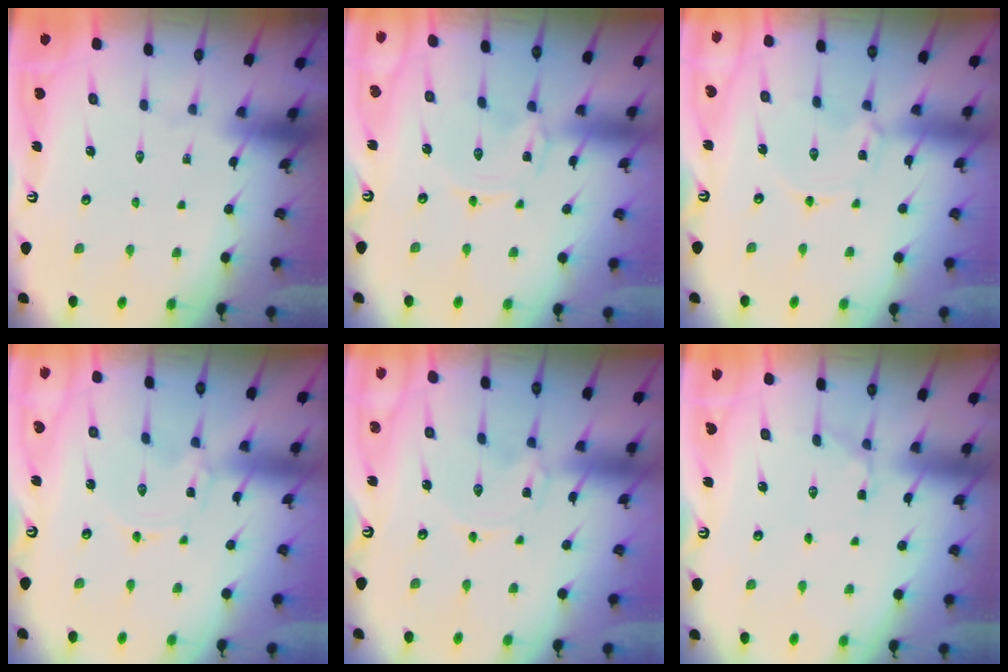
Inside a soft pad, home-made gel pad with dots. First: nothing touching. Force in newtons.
{"total": 0.0}
{"total": 2.5, "press": 2.5, "slide": 0.3}
{"total": 0.0}
{"total": 0.0}
{"total": 3.0, "press": 2.9, "slide": 1.0}